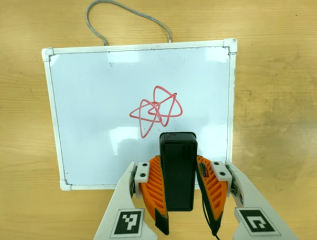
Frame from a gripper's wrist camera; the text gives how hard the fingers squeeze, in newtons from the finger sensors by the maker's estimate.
{"total": 4.7, "left": 3.3, "right": 6.0}